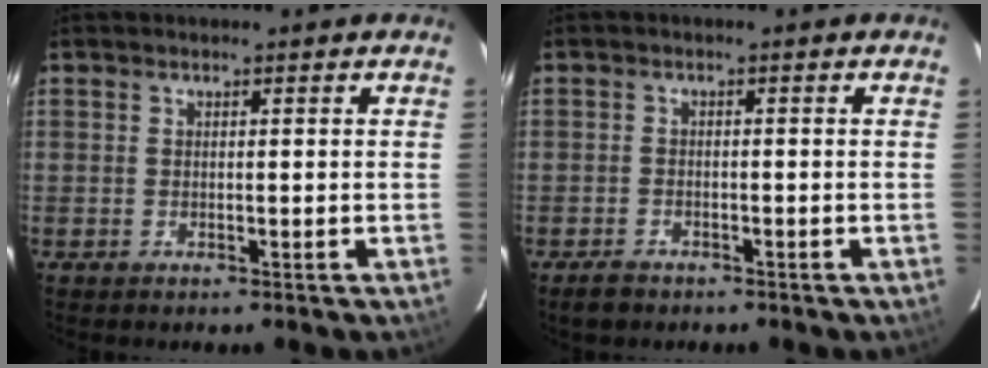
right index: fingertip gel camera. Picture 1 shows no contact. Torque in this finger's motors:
{"motor_torque": [0.43, -0.41, 0.15, 0.04]}